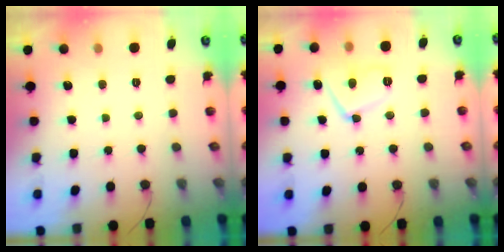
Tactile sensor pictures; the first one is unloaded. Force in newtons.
{"total": 10.2, "press": 10.0, "slide": 2.0}